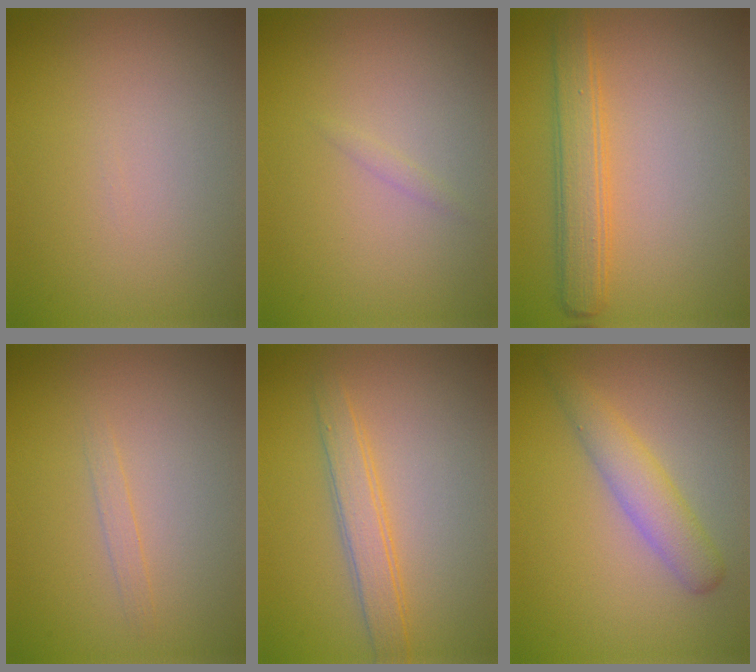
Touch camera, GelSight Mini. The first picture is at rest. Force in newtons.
{"total": 0.5, "press": 0.5, "slide": 0.0}
{"total": 3.6, "press": 3.6, "slide": 0.3}
{"total": 0.8, "press": 0.8, "slide": 0.1}
{"total": 2.7, "press": 2.7, "slide": 0.1}
{"total": 3.1, "press": 3.1, "slide": 0.0}